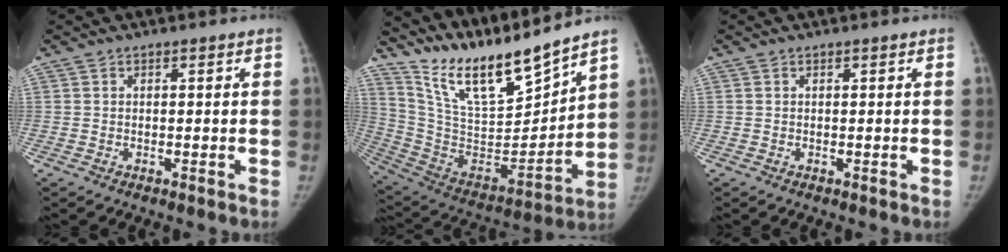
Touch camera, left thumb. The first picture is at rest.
{"total": 19.3, "force": [16.8, 3.2, 9.1], "torque": [-0.126, -0.109, 0.317]}
{"total": 0.0}